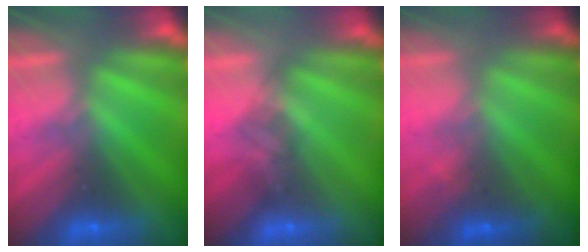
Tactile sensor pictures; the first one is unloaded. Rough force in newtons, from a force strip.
{"total": 1.6}
{"total": 1.9}